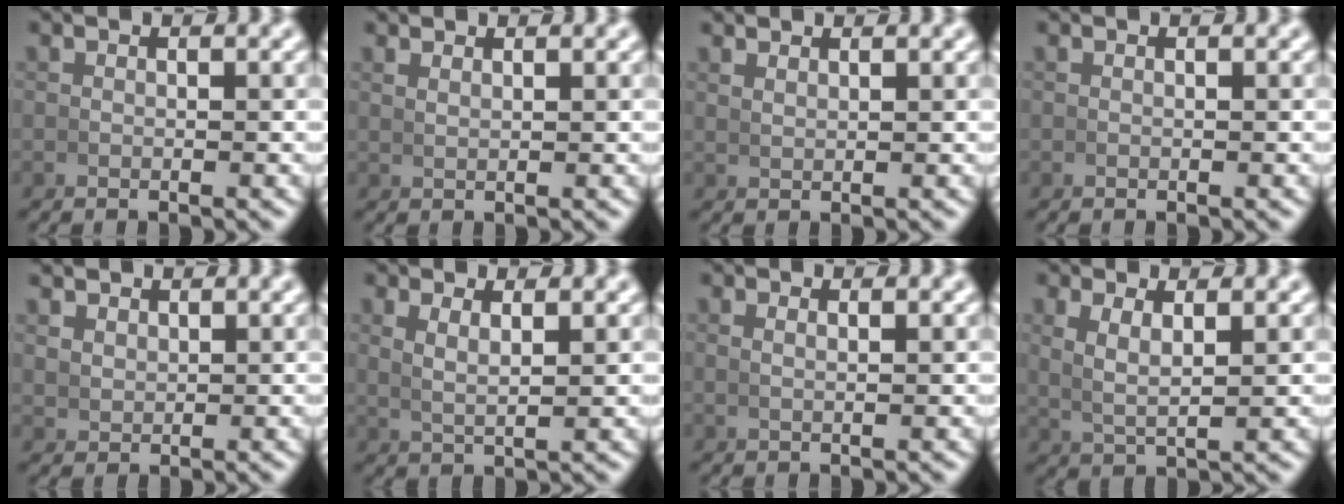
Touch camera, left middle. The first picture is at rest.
{"total": 1.3, "force": [1.2, -0.4, 0.3], "torque": [-0.001, 0.002, 0.026]}
{"total": 1.6, "force": [1.5, -0.3, 0.4], "torque": [-0.001, 0.001, 0.032]}
{"total": 0.0}
{"total": 2.1, "force": [1.7, 0.9, 0.7], "torque": [-0.013, 0.000, 0.042]}
{"total": 2.5, "force": [1.3, 0.5, 2.1], "torque": [-0.039, -0.004, 0.033]}
{"total": 0.9, "force": [0.6, -0.3, 0.6], "torque": [-0.010, -0.001, 0.015]}
{"total": 3.0, "force": [1.2, 0.9, 2.6], "torque": [-0.047, -0.003, 0.031]}